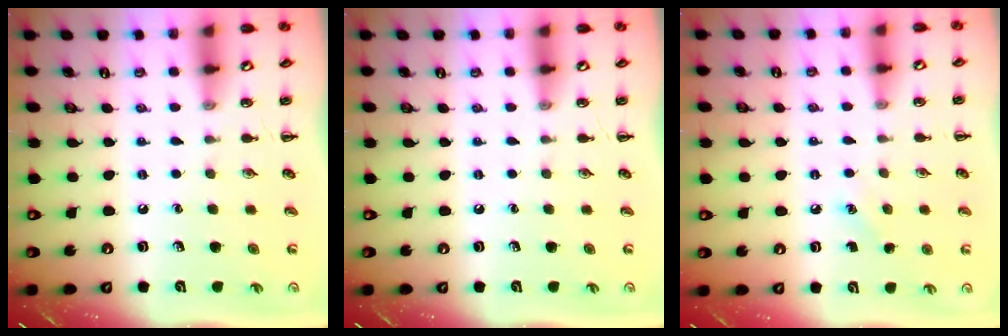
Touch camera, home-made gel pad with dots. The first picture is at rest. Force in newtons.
{"total": 0.0}
{"total": 5.2, "press": 5.0, "slide": 1.3}